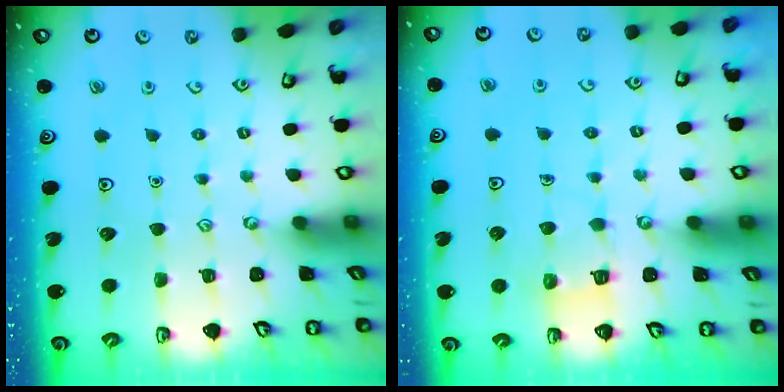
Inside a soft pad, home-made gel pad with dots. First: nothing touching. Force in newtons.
{"total": 5.1, "press": 5.1, "slide": 0.6}